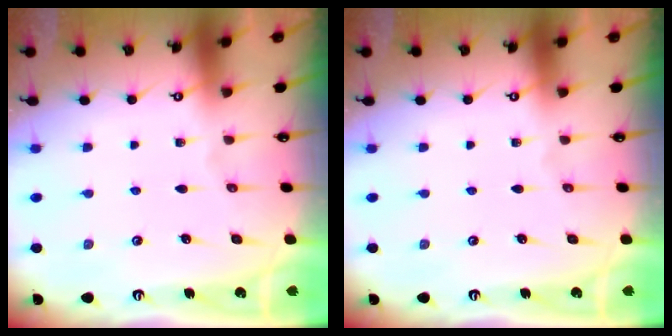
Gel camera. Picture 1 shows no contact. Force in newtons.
{"total": 0.0}